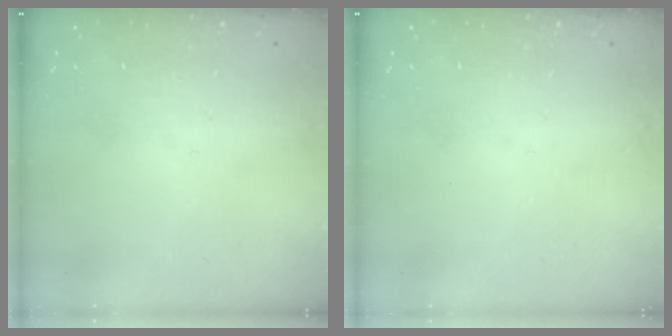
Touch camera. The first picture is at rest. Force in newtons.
{"total": 0.0}